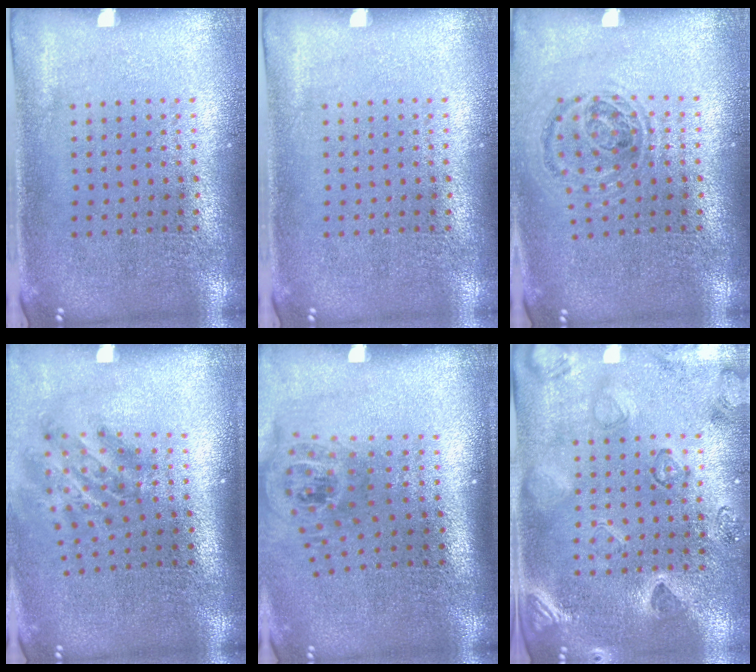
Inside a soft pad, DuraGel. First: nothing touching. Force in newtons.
{"total": 0.0}
{"total": 0.9, "press": 0.9, "slide": 0.2}
{"total": 1.9, "press": 1.2, "slide": 1.5}
{"total": 1.6, "press": 1.2, "slide": 1.0}
{"total": 2.3, "press": 2.1, "slide": 0.9}